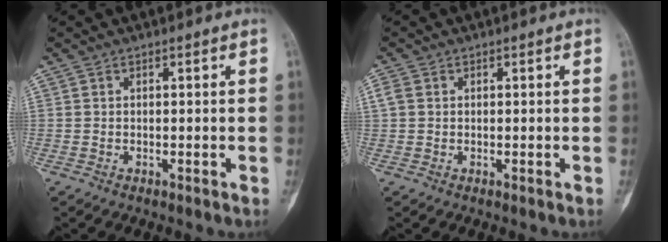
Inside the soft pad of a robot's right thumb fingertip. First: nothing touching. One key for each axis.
{"total": 1.7, "fx": 0.4, "fy": 1.4, "fz": 0.9, "tx": -0.025, "ty": 0.008, "tz": 0.009}